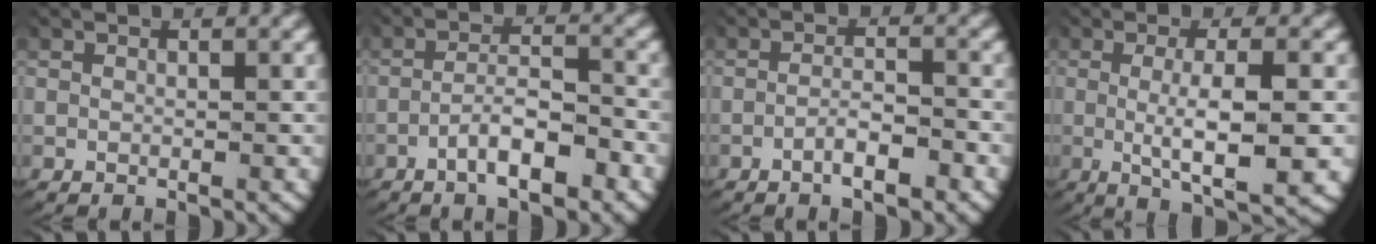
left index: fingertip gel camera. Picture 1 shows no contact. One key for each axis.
{"total": 4.3, "fx": -2.7, "fy": 1.3, "fz": 3.1, "tx": -0.057, "ty": -0.004, "tz": -0.042}
{"total": 2.8, "fx": -1.9, "fy": 0.7, "fz": 2.0, "tx": -0.036, "ty": -0.005, "tz": -0.032}
{"total": 6.6, "fx": -1.3, "fy": 1.8, "fz": 6.2, "tx": -0.109, "ty": -0.020, "tz": -0.009}